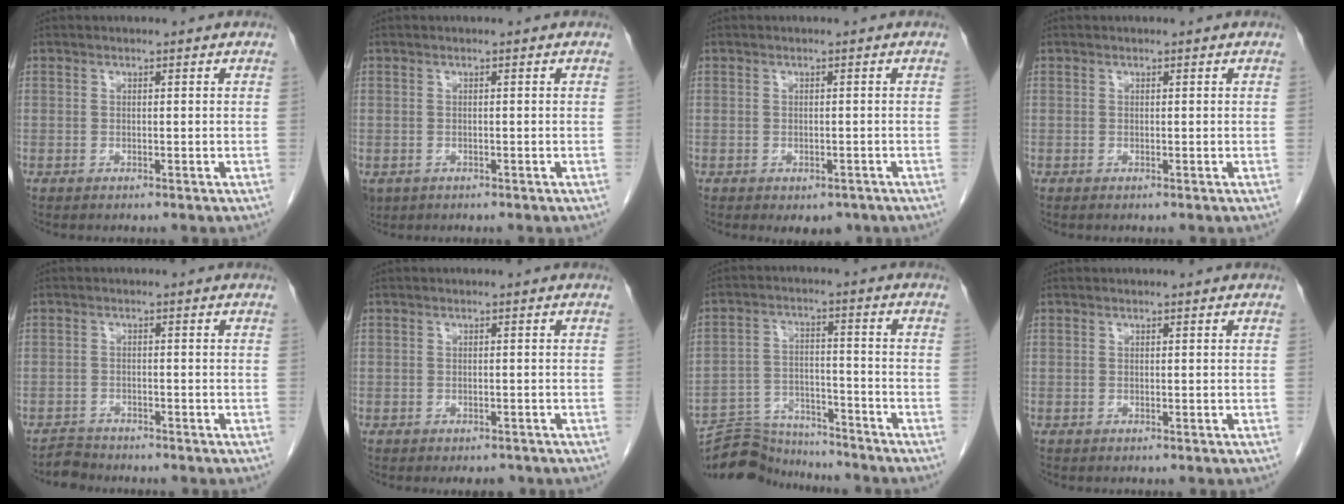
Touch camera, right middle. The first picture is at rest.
{"total": 2.7, "force": [-1.4, 2.1, 0.9], "torque": [-0.020, -0.002, -0.018]}
{"total": 3.1, "force": [-2.1, 1.9, 1.3], "torque": [-0.005, 0.000, -0.019]}
{"total": 0.0}
{"total": 2.2, "force": [-2.0, 0.4, -0.6], "torque": [0.010, -0.006, -0.037]}
{"total": 2.6, "force": [-2.1, 1.4, 0.6], "torque": [-0.004, 0.002, -0.026]}
{"total": 12.5, "force": [-12.3, 2.2, 1.4], "torque": [-0.023, 0.019, -0.197]}
{"total": 0.0}